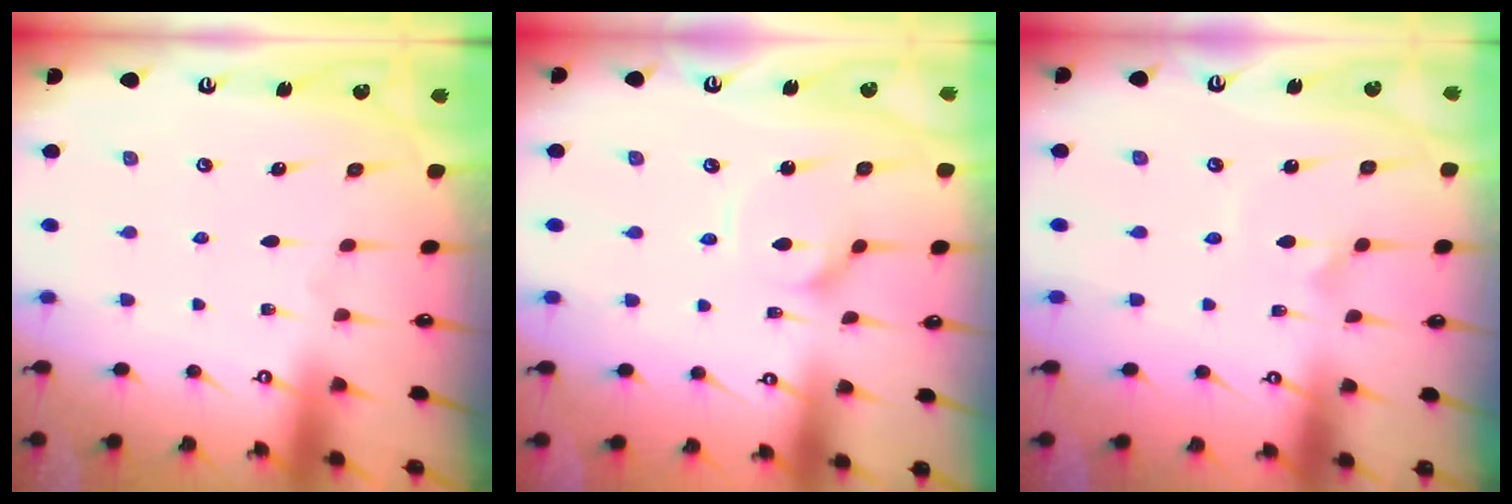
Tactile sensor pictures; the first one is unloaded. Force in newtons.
{"total": 4.3, "press": 4.2, "slide": 0.3}
{"total": 1.8, "press": 1.8, "slide": 0.1}